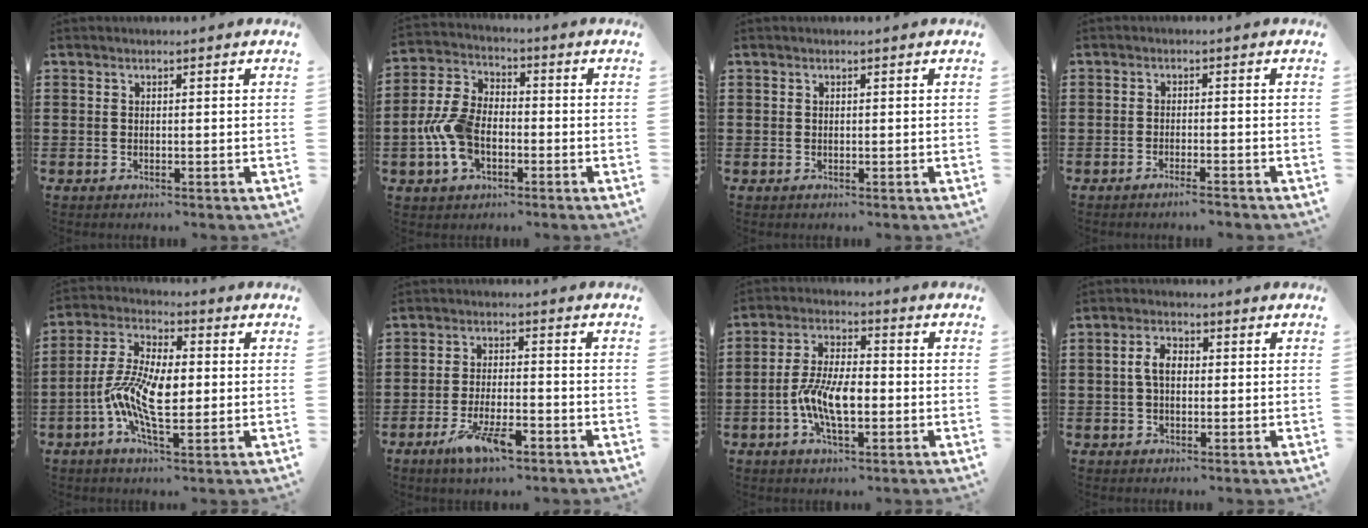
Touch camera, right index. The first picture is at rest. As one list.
[{"total": 8.6, "force": [-2.3, 5.5, 6.2], "torque": [-0.164, 0.001, -0.052]}, {"total": 0.0}, {"total": 1.8, "force": [-1.6, -0.1, 0.8], "torque": [-0.014, 0.001, -0.030]}, {"total": 10.5, "force": [-1.8, 4.5, 9.4], "torque": [-0.216, -0.007, -0.040]}, {"total": 7.1, "force": [-4.2, 2.4, 5.3], "torque": [-0.100, 0.004, -0.073]}, {"total": 8.7, "force": [-2.2, 3.7, 7.6], "torque": [-0.169, -0.004, -0.047]}, {"total": 3.9, "force": [0.1, 2.2, 3.2], "torque": [-0.070, 0.008, -0.003]}]